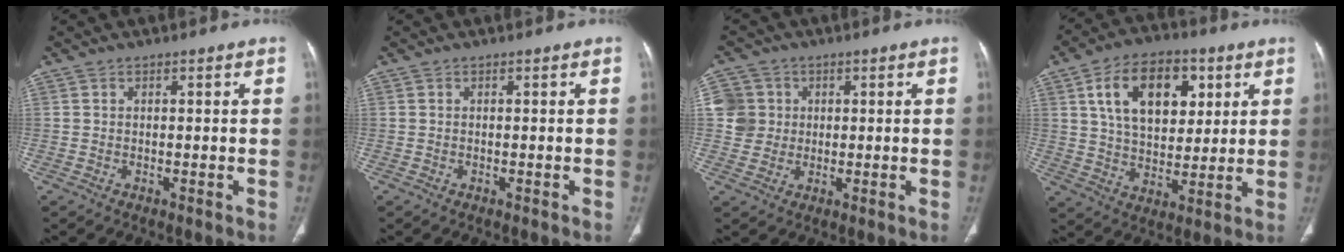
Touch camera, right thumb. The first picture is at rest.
{"total": 2.7, "force": [-1.6, 2.0, 0.8], "torque": [-0.009, 0.013, -0.028]}
{"total": 6.1, "force": [1.0, 5.9, 1.2], "torque": [0.001, 0.005, 0.017]}
{"total": 16.8, "force": [6.0, 10.5, 11.7], "torque": [-0.153, -0.011, 0.104]}